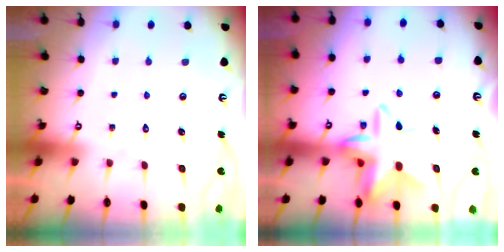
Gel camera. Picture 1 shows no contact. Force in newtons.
{"total": 12.7, "press": 12.6, "slide": 1.8}